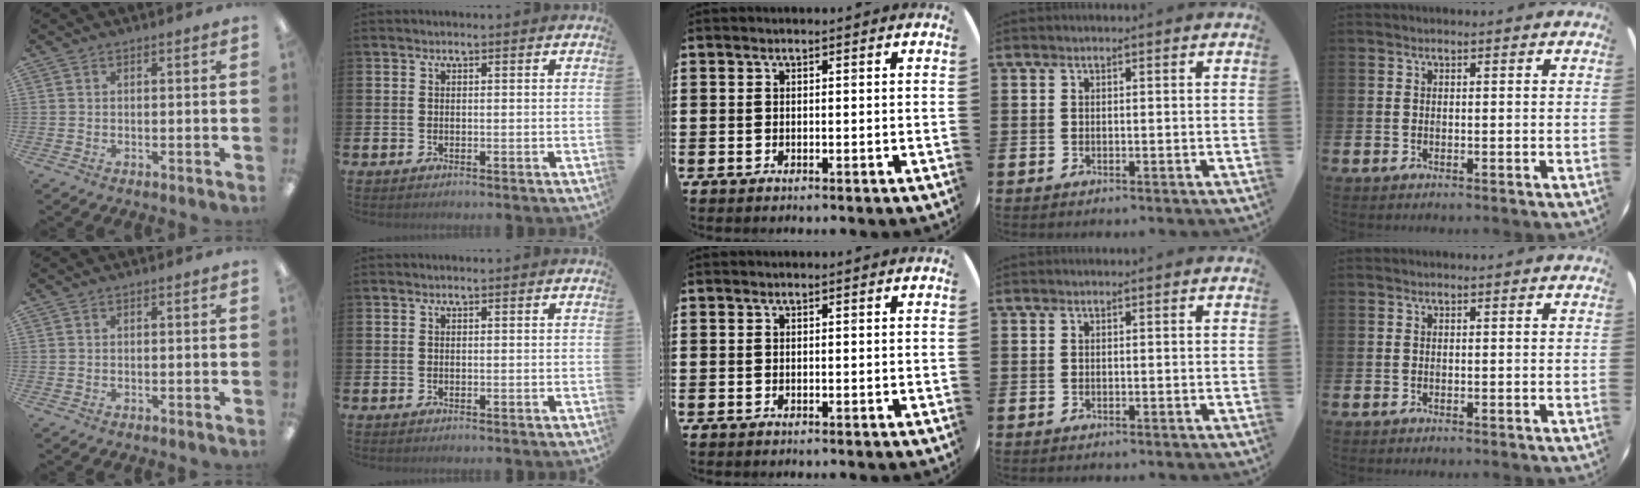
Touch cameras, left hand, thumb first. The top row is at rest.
{}